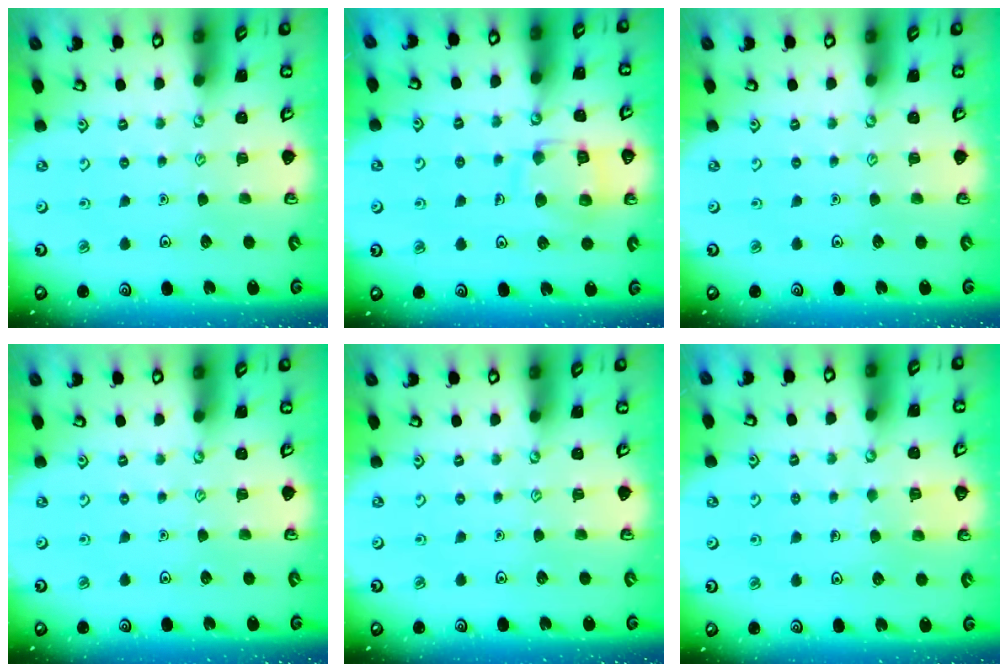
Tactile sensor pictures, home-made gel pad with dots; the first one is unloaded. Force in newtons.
{"total": 11.8, "press": 11.8, "slide": 1.0}
{"total": 0.0}
{"total": 0.0}
{"total": 0.0}
{"total": 3.0, "press": 3.0, "slide": 0.2}